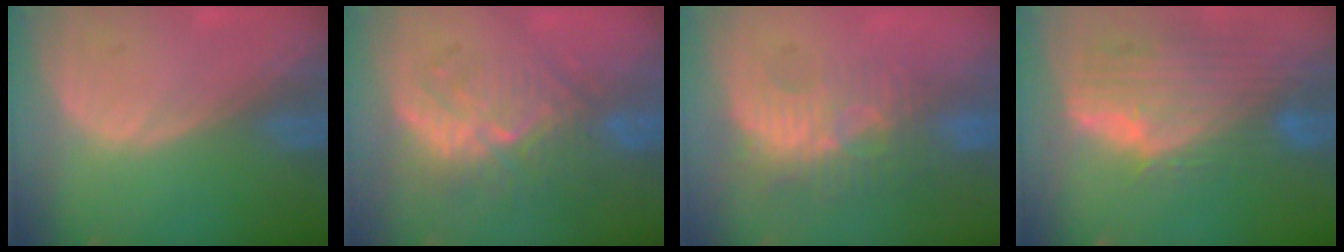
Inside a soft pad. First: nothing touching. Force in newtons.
{"total": 9.1, "press": 8.8, "slide": 2.3}
{"total": 9.4, "press": 8.4, "slide": 4.1}
{"total": 11.7, "press": 10.0, "slide": 6.1}